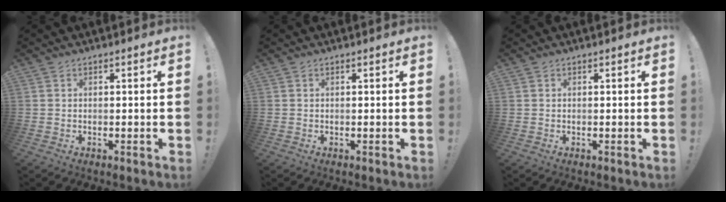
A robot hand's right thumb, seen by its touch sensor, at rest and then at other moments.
{"total": 0.0}
{"total": 0.0}